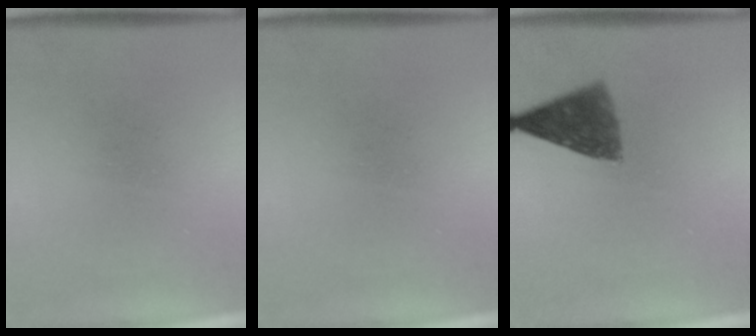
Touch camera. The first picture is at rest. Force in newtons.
{"total": 0.0}
{"total": 7.8}